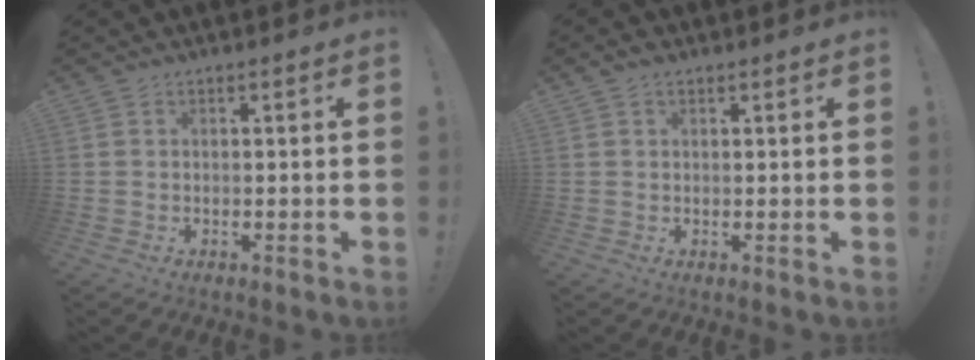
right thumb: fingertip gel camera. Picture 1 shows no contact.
{"total": 1.5, "force": [1.0, 0.8, 0.7], "torque": [-0.008, -0.001, 0.018]}